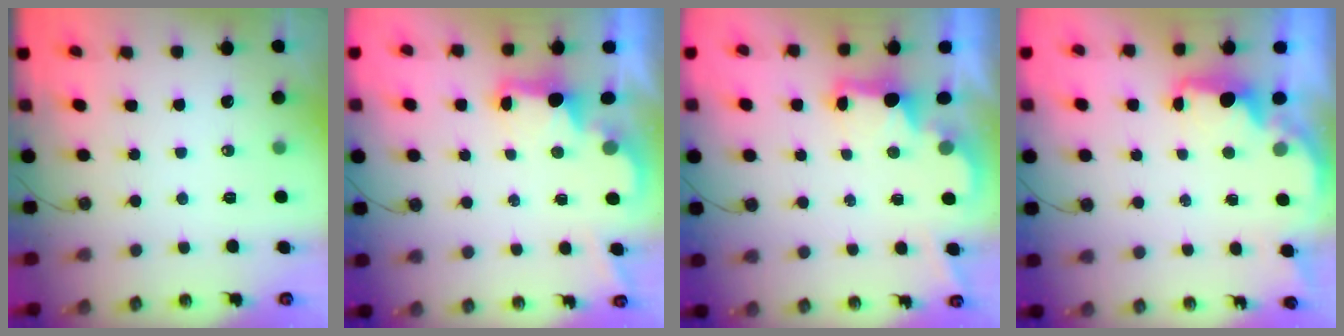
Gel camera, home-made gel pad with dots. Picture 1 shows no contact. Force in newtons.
{"total": 2.3, "press": 2.2, "slide": 0.8}
{"total": 2.3, "press": 2.1, "slide": 0.8}
{"total": 2.1, "press": 2.1, "slide": 0.6}